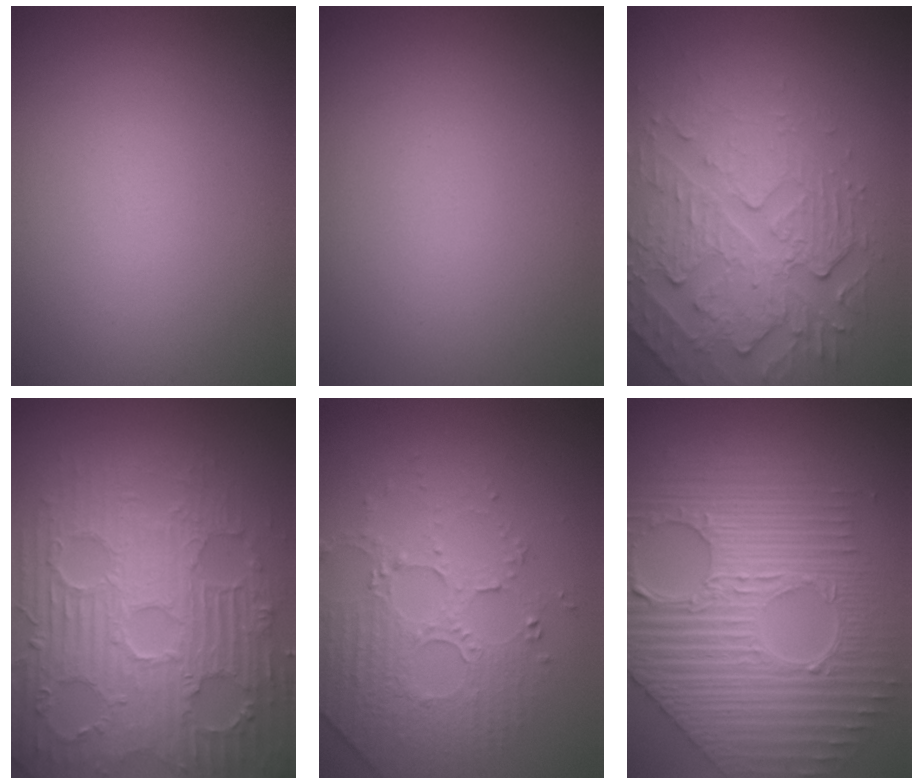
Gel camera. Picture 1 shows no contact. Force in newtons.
{"total": 0.0}
{"total": 4.4, "press": 4.0, "slide": 1.6}
{"total": 9.1, "press": 6.7, "slide": 6.2}
{"total": 5.0, "press": 3.5, "slide": 3.6}
{"total": 8.2, "press": 6.7, "slide": 4.6}